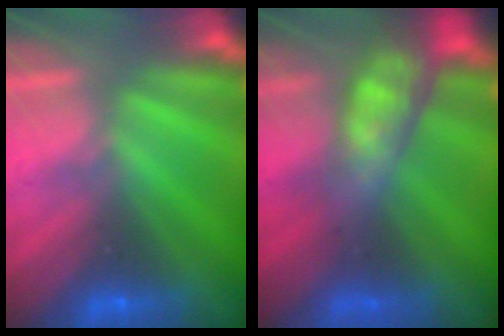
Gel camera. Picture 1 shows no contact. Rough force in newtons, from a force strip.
{"total": 9.0}